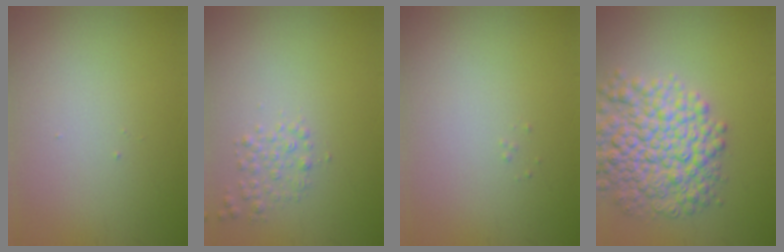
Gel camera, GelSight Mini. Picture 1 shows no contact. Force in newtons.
{"total": 1.5, "press": 1.5, "slide": 0.0}
{"total": 0.0}
{"total": 8.2, "press": 8.2, "slide": 0.3}